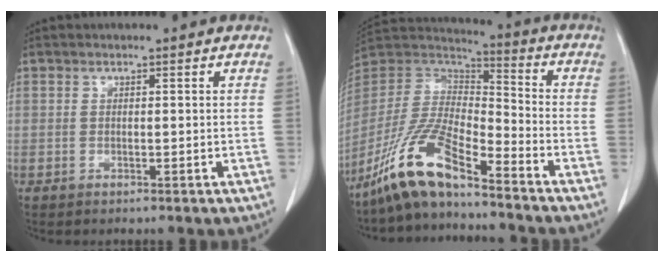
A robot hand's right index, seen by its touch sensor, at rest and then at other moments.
{"total": 13.7, "force": [-10.3, 2.2, 8.7], "torque": [-0.183, -0.003, -0.196]}